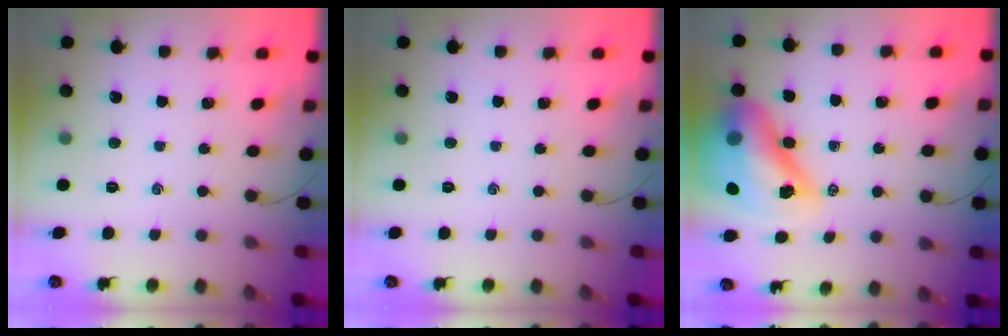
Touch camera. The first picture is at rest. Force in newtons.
{"total": 0.0}
{"total": 20.8, "press": 20.1, "slide": 5.3}